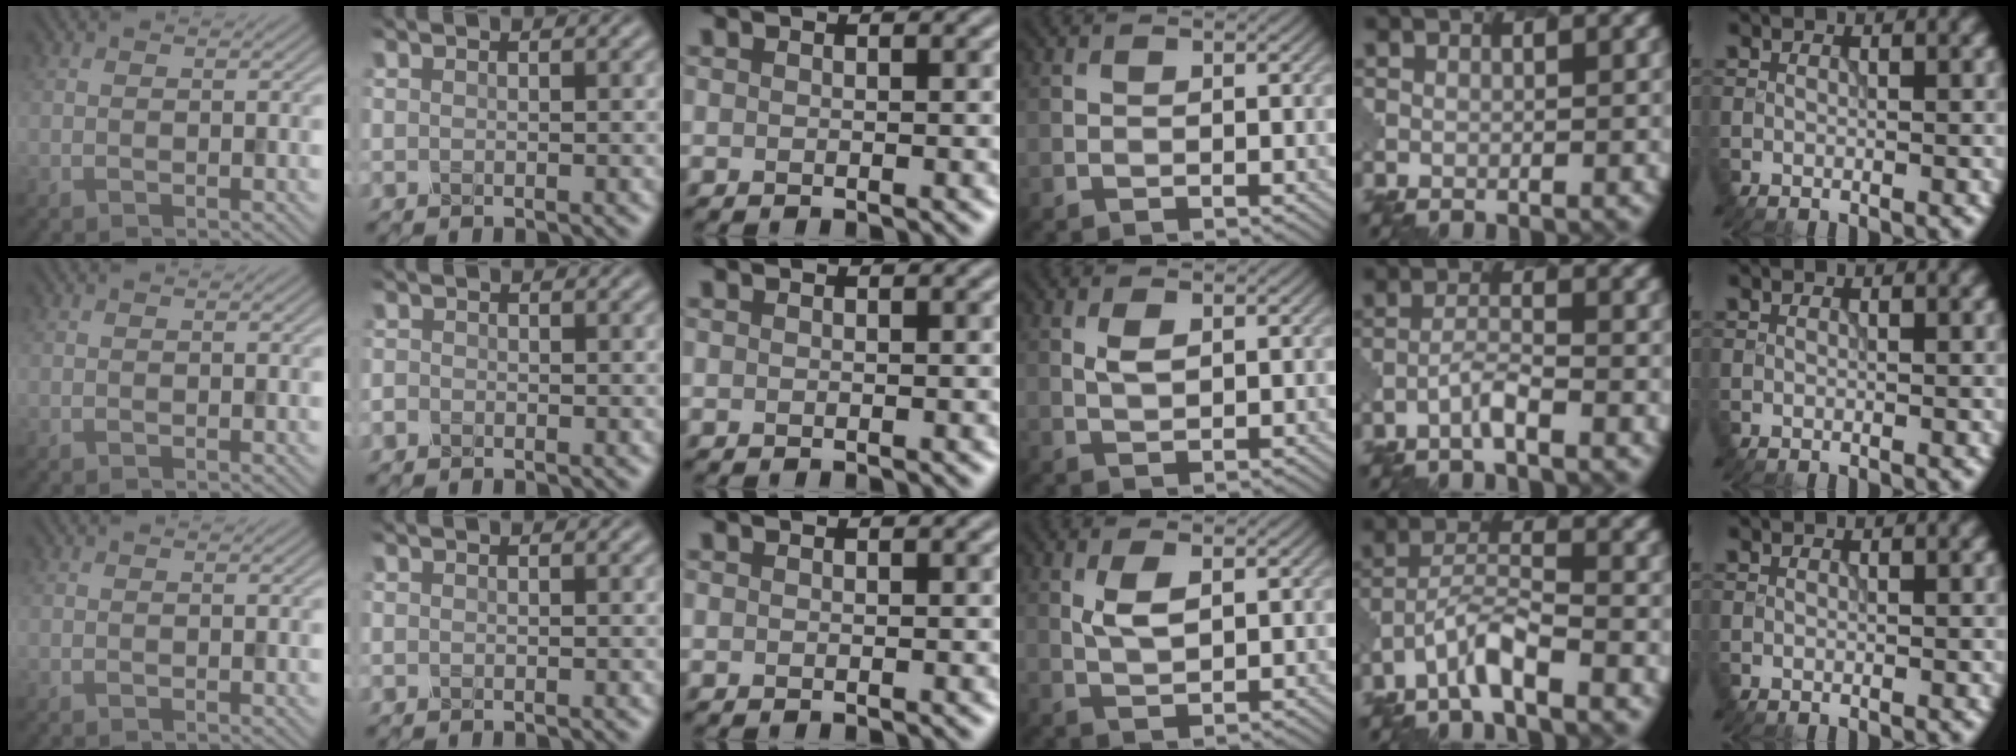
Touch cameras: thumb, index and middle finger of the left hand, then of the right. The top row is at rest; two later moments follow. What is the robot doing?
{"motion": "extract", "object": "pen bag"}